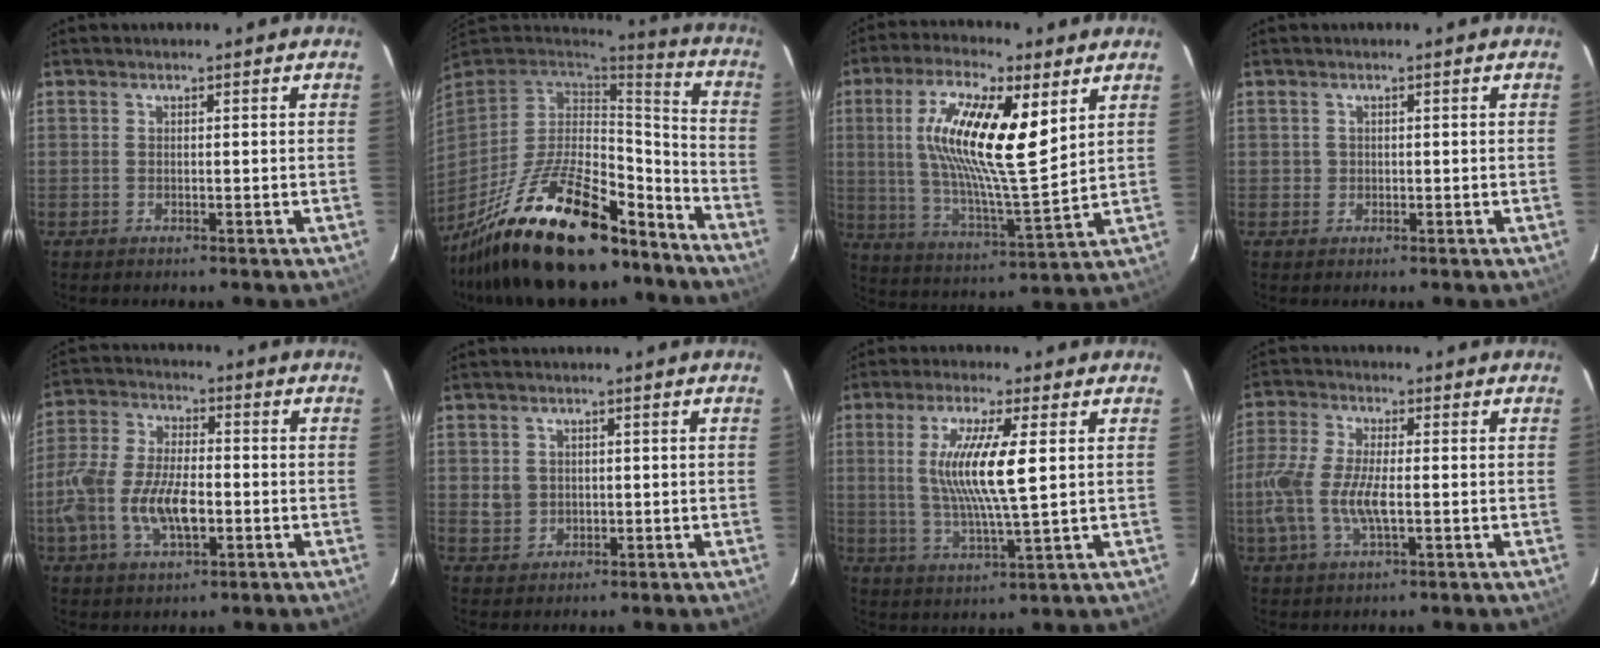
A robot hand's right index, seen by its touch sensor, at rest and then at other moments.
{"total": 28.8, "force": [-20.1, 10.8, 17.5], "torque": [-0.331, -0.015, -0.310]}
{"total": 18.7, "force": [6.1, 4.7, 17.0], "torque": [-0.310, 0.003, 0.107]}
{"total": 1.1, "force": [-0.1, 1.1, 0.1], "torque": [0.004, 0.003, 0.002]}
{"total": 13.5, "force": [-3.7, 6.5, 11.3], "torque": [-0.243, 0.003, -0.068]}
{"total": 3.6, "force": [0.2, 3.4, 1.1], "torque": [-0.021, 0.008, 0.011]}
{"total": 11.1, "force": [2.0, 1.0, 10.9], "torque": [-0.211, -0.008, 0.040]}
{"total": 10.3, "force": [-1.8, 3.9, 9.4], "torque": [-0.211, 0.000, -0.038]}